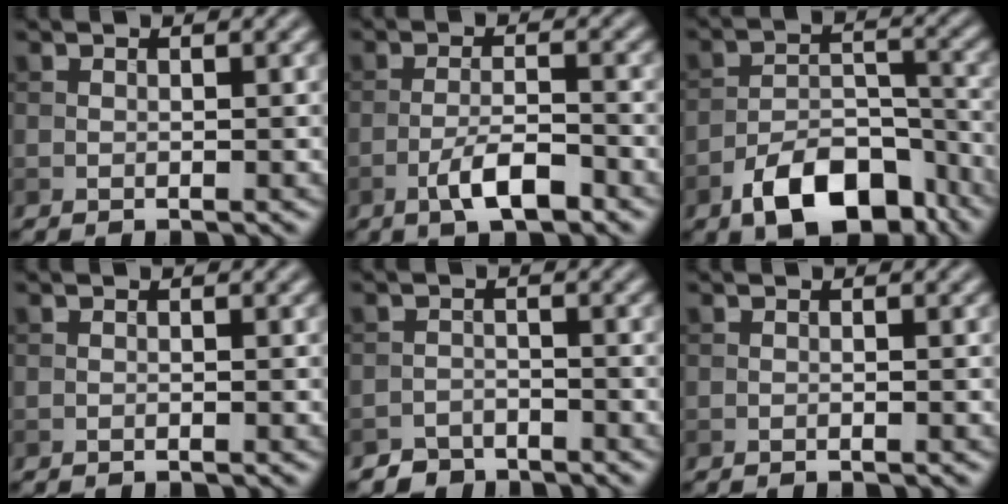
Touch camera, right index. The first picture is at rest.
{"total": 4.0, "force": [-2.3, 1.1, 3.1], "torque": [-0.060, 0.005, -0.045]}
{"total": 8.4, "force": [-5.4, 4.1, 4.9], "torque": [-0.073, -0.003, -0.090]}
{"total": 0.0}
{"total": 2.5, "force": [-2.2, 1.0, 0.0], "torque": [0.010, 0.005, -0.042]}
{"total": 0.0}